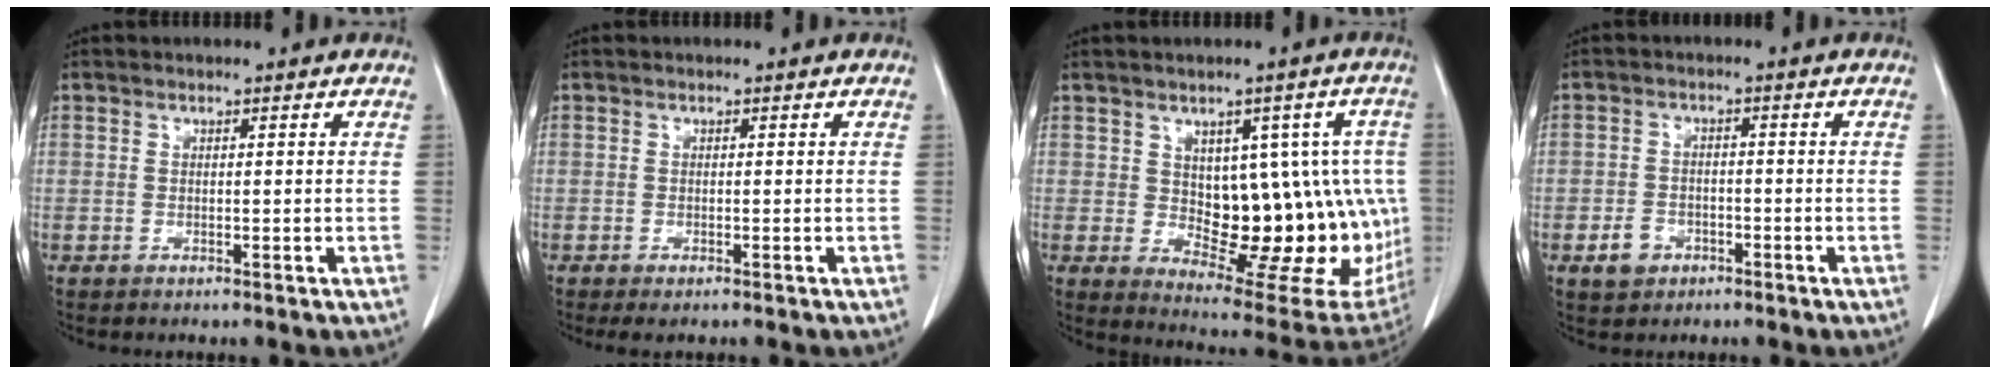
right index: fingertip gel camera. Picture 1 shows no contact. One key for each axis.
{"total": 1.6, "fx": -1.1, "fy": 0.4, "fz": 1.0, "tx": -0.012, "ty": -0.004, "tz": -0.014}
{"total": 17.1, "fx": 0.1, "fy": 8.3, "fz": 14.9, "tx": -0.156, "ty": 0.014, "tz": 0.027}
{"total": 3.6, "fx": -1.9, "fy": 2.8, "fz": 1.4, "tx": -0.024, "ty": 0.005, "tz": -0.025}